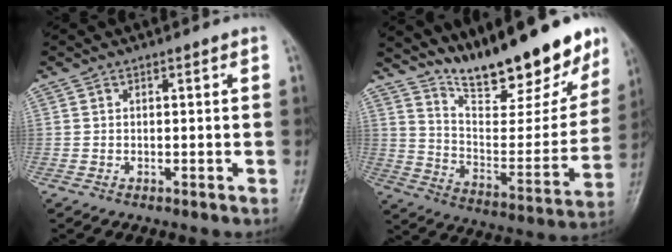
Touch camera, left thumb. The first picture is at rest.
{"total": 23.4, "force": [18.2, 6.1, 13.3], "torque": [-0.161, -0.101, 0.286]}